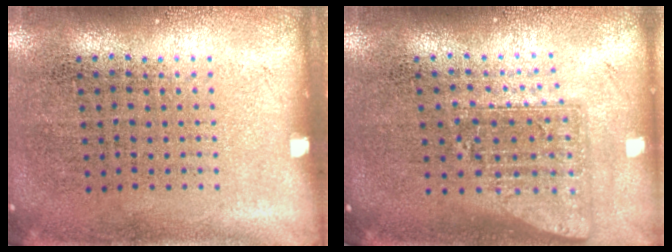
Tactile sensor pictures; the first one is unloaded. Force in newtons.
{"total": 1.6, "press": 1.2, "slide": 1.0}